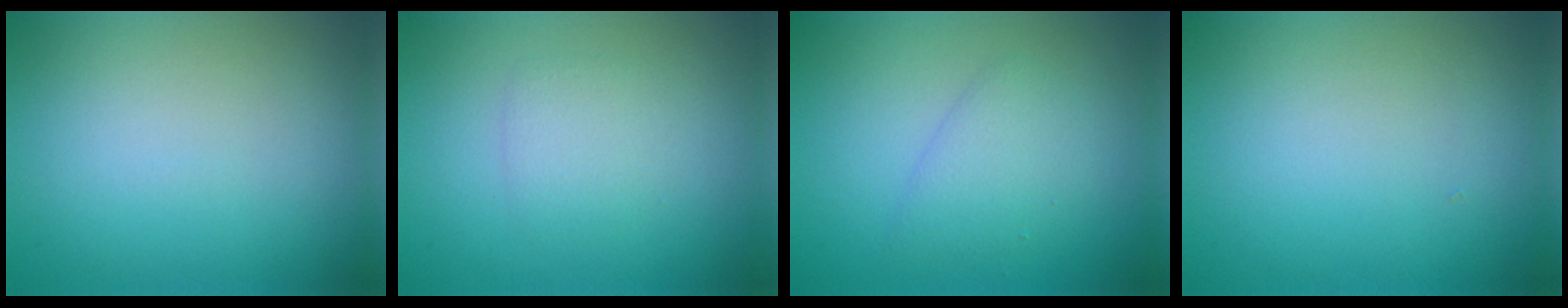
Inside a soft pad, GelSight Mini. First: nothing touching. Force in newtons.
{"total": 1.9, "press": 1.9, "slide": 0.1}
{"total": 2.4, "press": 2.4, "slide": 0.2}
{"total": 0.0}